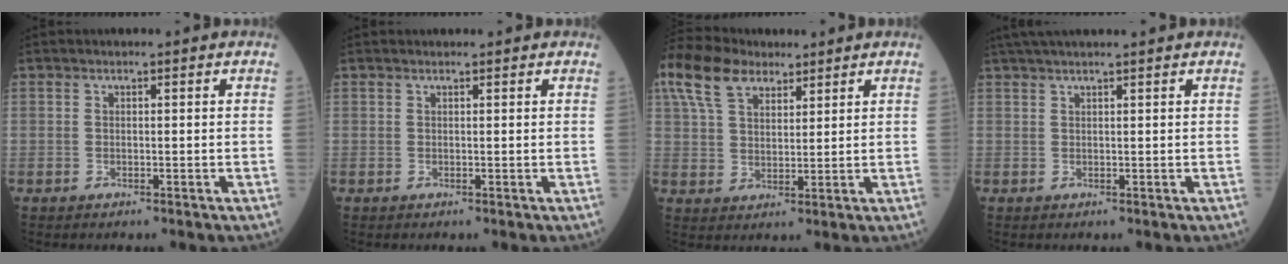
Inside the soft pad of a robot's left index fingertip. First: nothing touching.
{"total": 0.7, "force": [0.6, 0.4, 0.1], "torque": [-0.011, 0.005, 0.005]}
{"total": 13.0, "force": [8.9, 6.6, 6.7], "torque": [-0.163, 0.049, 0.171]}
{"total": 6.5, "force": [5.6, -0.2, 3.3], "torque": [-0.050, 0.034, 0.090]}